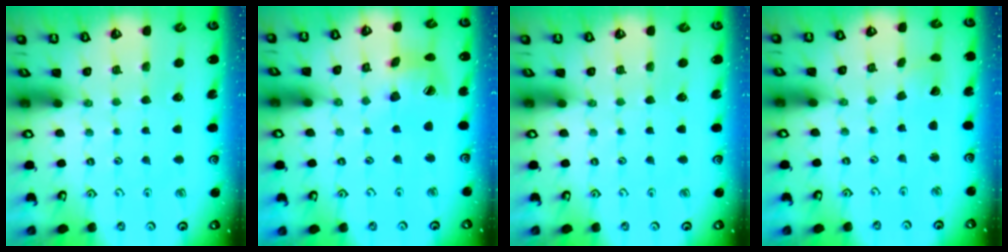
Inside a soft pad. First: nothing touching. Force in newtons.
{"total": 12.9, "press": 12.8, "slide": 1.4}
{"total": 0.0}
{"total": 2.3, "press": 2.3, "slide": 0.0}